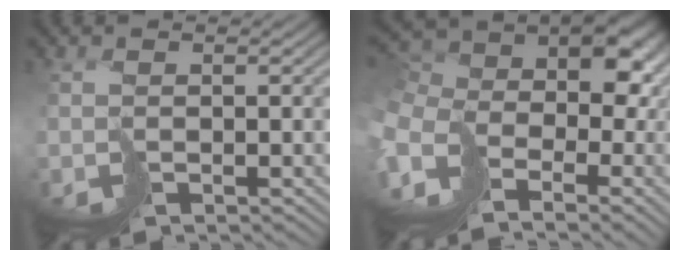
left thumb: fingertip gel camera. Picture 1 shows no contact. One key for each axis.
{"total": 12.3, "fx": -3.8, "fy": 7.5, "fz": 8.9, "tx": -0.225, "ty": -0.009, "tz": -0.062}